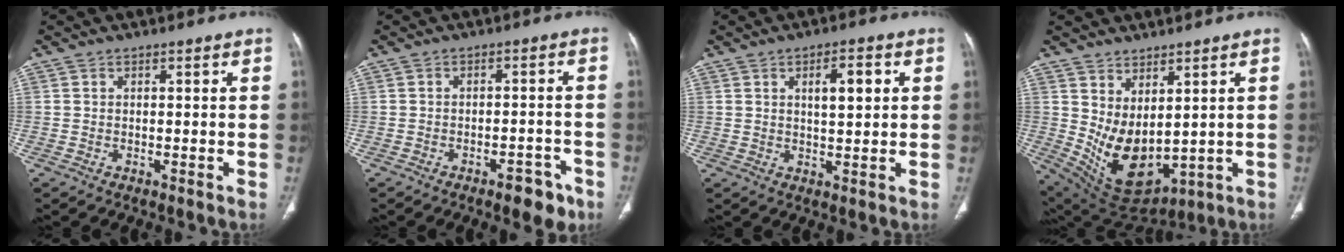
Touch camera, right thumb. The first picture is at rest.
{"total": 5.6, "force": [-3.6, 2.4, 3.6], "torque": [-0.028, 0.021, -0.042]}
{"total": 5.7, "force": [1.8, 2.1, 5.0], "torque": [-0.071, -0.005, 0.030]}
{"total": 11.7, "force": [2.4, 6.6, 9.4], "torque": [-0.156, -0.036, 0.079]}